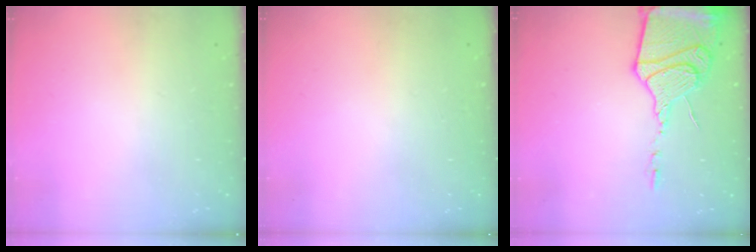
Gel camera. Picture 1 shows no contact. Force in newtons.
{"total": 0.0}
{"total": 16.9, "press": 16.8, "slide": 1.6}